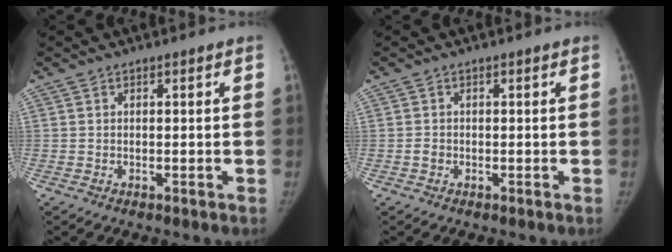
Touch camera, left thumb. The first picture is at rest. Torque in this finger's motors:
{"motor_torque": [0.09, 0.36, 0.14, -0.42, 0.03]}